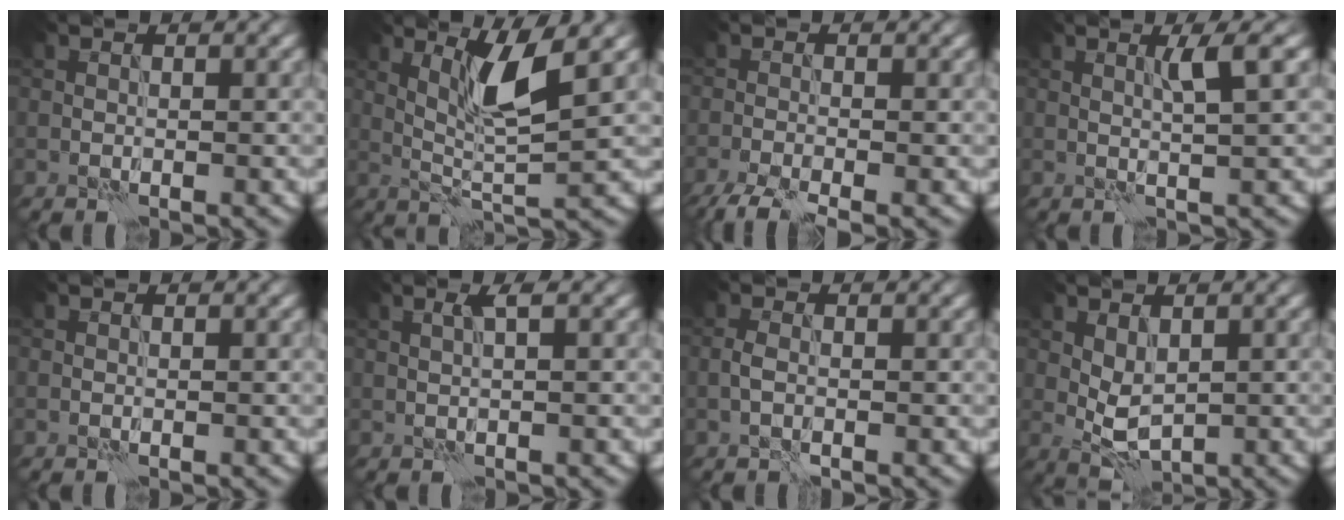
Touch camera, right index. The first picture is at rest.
{"total": 4.7, "force": [1.9, 0.4, 4.2], "torque": [-0.092, -0.007, 0.043]}
{"total": 3.9, "force": [-2.9, 0.7, 2.4], "torque": [-0.046, -0.009, -0.063]}
{"total": 2.8, "force": [1.0, 0.0, 2.6], "torque": [-0.043, 0.004, 0.016]}
{"total": 0.0}
{"total": 1.4, "force": [0.5, 0.0, 1.3], "torque": [-0.029, 0.003, 0.008]}
{"total": 1.3, "force": [-0.4, 0.7, 1.1], "torque": [-0.025, 0.001, -0.011]}
{"total": 2.9, "force": [0.6, 1.6, 2.3], "torque": [-0.049, -0.002, 0.016]}